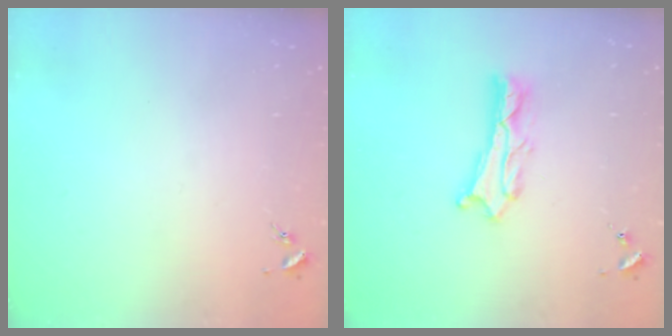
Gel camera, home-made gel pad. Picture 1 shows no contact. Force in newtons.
{"total": 2.6, "press": 2.6, "slide": 0.3}